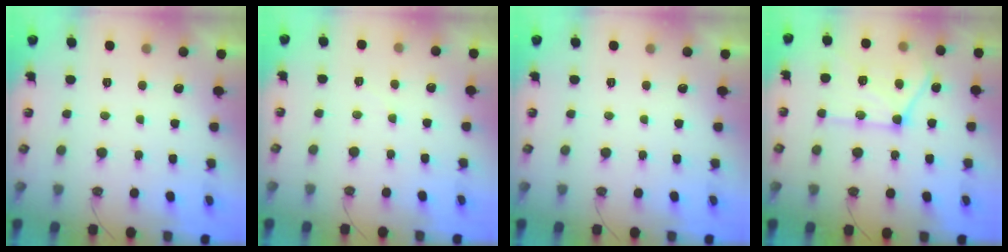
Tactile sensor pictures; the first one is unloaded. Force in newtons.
{"total": 4.1, "press": 4.0, "slide": 0.6}
{"total": 0.0}
{"total": 18.3, "press": 18.2, "slide": 1.8}